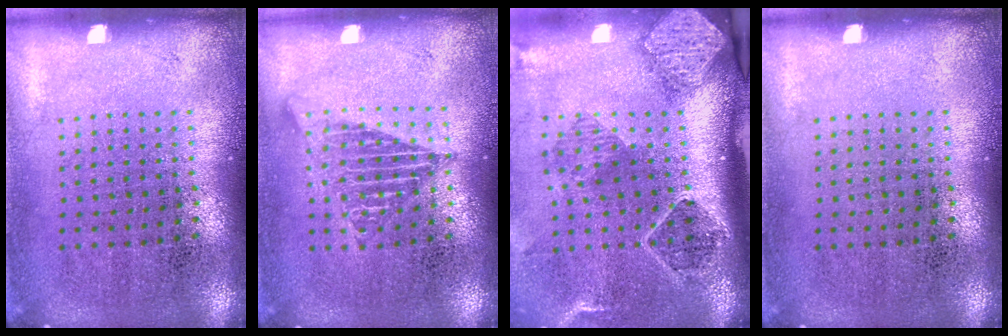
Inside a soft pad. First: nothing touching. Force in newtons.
{"total": 1.2, "press": 1.2, "slide": 0.1}
{"total": 2.8, "press": 2.0, "slide": 1.9}
{"total": 0.0}